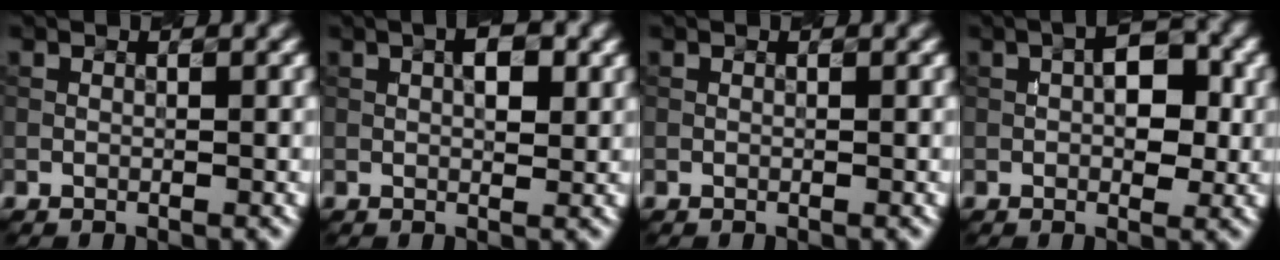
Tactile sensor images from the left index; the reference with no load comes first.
{"total": 2.9, "force": [0.8, 1.3, 2.5], "torque": [-0.032, 0.002, 0.012]}
{"total": 0.0}
{"total": 4.5, "force": [0.5, 2.3, 3.8], "torque": [-0.051, 0.007, 0.000]}